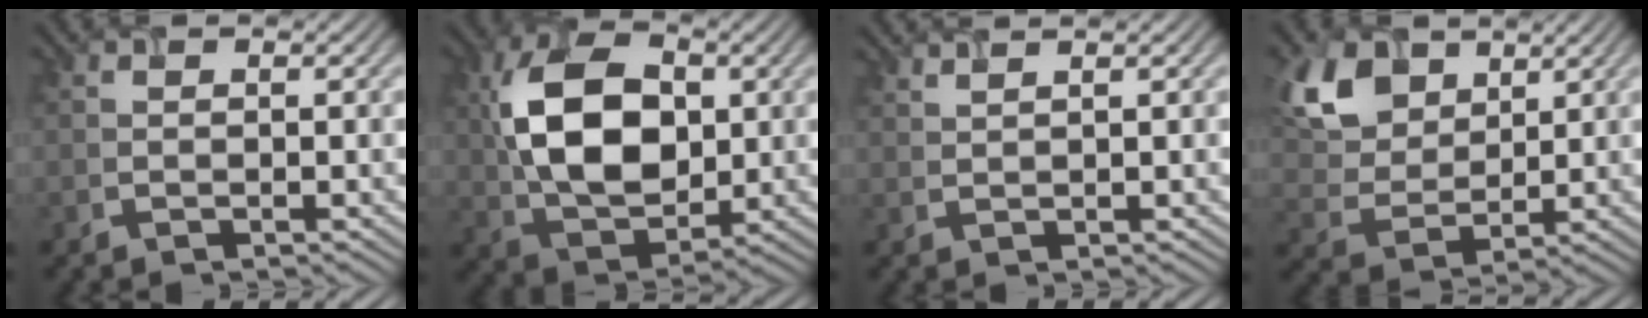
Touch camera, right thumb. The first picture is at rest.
{"total": 12.4, "force": [1.9, 7.8, 9.4], "torque": [-0.197, 0.018, 0.037]}
{"total": 1.3, "force": [1.2, -0.5, 0.4], "torque": [-0.010, 0.010, 0.026]}
{"total": 10.1, "force": [5.4, 6.3, 5.8], "torque": [-0.165, 0.024, 0.104]}